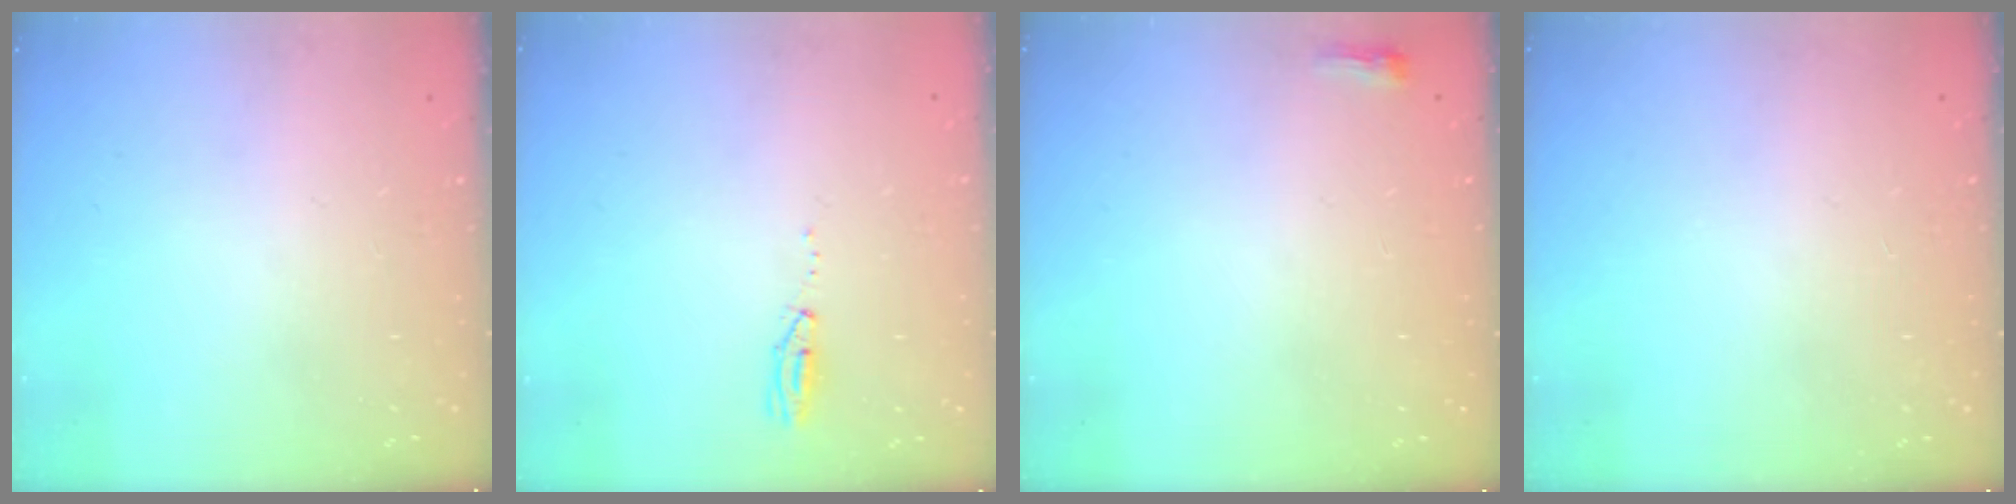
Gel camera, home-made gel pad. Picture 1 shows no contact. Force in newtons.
{"total": 3.5, "press": 2.9, "slide": 2.0}
{"total": 2.6, "press": 2.5, "slide": 0.6}
{"total": 0.0}